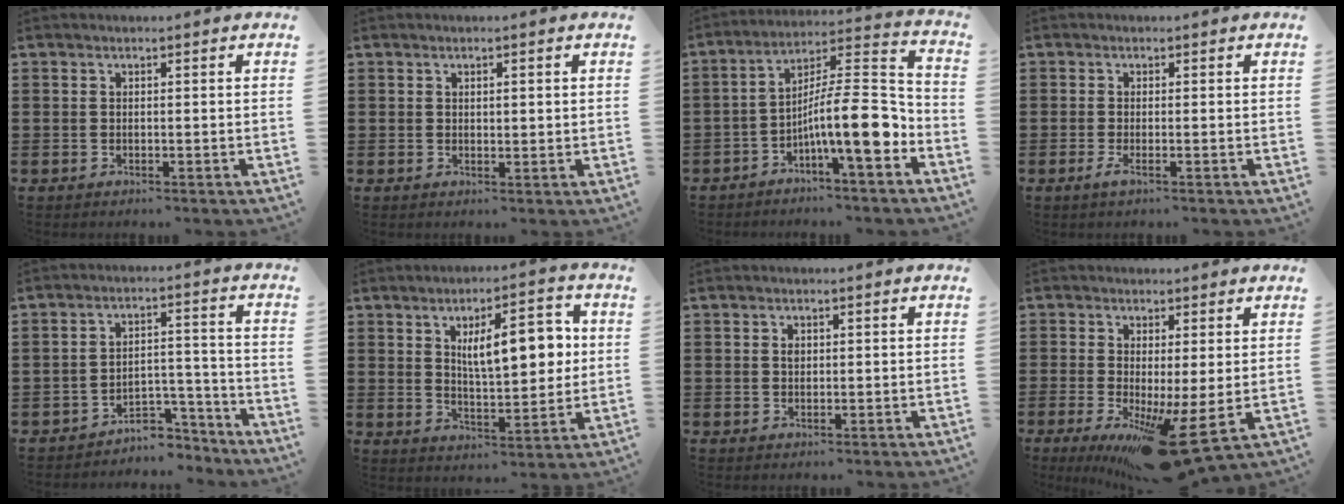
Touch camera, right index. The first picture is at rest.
{"total": 0.9, "force": [0.4, 0.4, 0.7], "torque": [-0.013, 0.003, 0.006]}
{"total": 12.0, "force": [-4.7, 2.2, 10.8], "torque": [-0.179, -0.016, -0.093]}
{"total": 1.6, "force": [-0.6, 0.1, 1.5], "torque": [-0.040, -0.011, -0.015]}
{"total": 4.9, "force": [-4.5, 1.7, 1.1], "torque": [-0.020, 0.013, -0.089]}
{"total": 10.3, "force": [2.5, 4.1, 9.1], "torque": [-0.143, 0.000, 0.035]}
{"total": 0.9, "force": [0.3, 0.6, 0.6], "torque": [-0.012, 0.003, 0.006]}
{"total": 8.3, "force": [-2.6, 1.0, 7.8], "torque": [-0.117, -0.019, -0.039]}